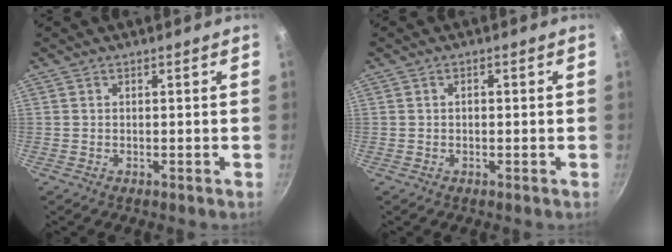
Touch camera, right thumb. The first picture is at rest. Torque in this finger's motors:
{"motor_torque": [-0.44, -0.43, 0.46, -0.02, 0.05]}